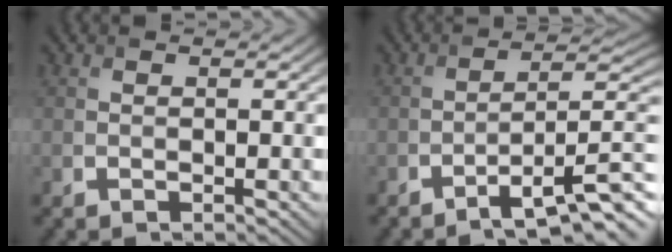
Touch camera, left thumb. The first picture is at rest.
{"total": 7.5, "force": [-4.6, 1.4, 5.8], "torque": [-0.085, 0.011, -0.074]}